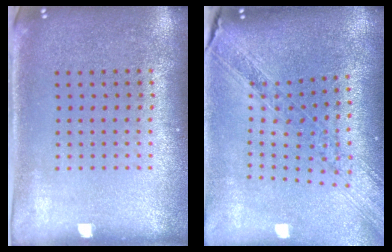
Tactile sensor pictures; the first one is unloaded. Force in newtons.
{"total": 1.6, "press": 1.5, "slide": 0.6}